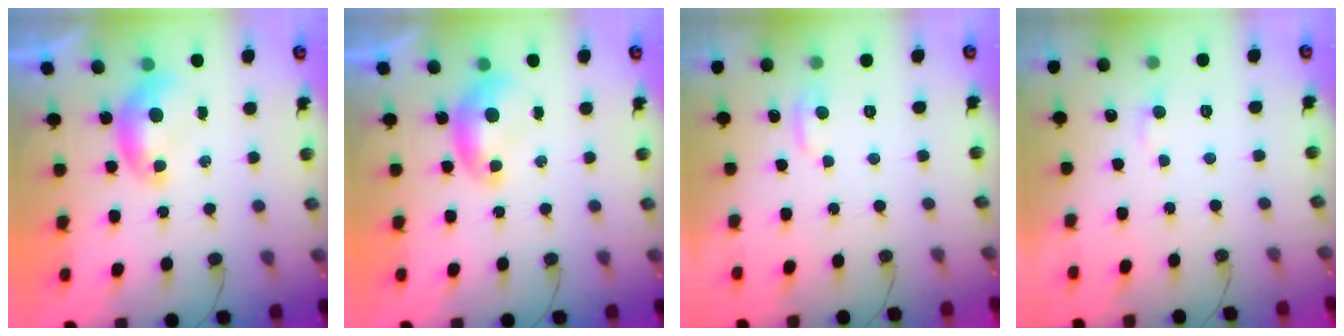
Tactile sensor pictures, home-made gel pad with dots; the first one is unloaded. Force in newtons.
{"total": 0.0}
{"total": 0.9, "press": 0.4, "slide": 0.8}
{"total": 2.2, "press": 2.2, "slide": 0.4}